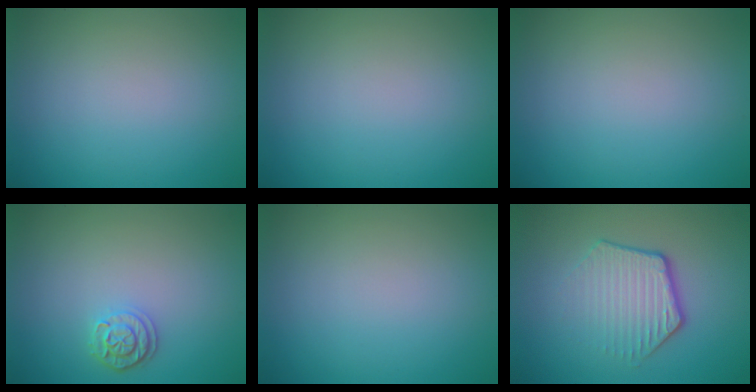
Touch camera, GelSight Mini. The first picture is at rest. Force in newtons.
{"total": 0.0}
{"total": 0.0}
{"total": 2.1, "press": 1.9, "slide": 0.9}
{"total": 0.0}
{"total": 4.1, "press": 3.0, "slide": 2.8}